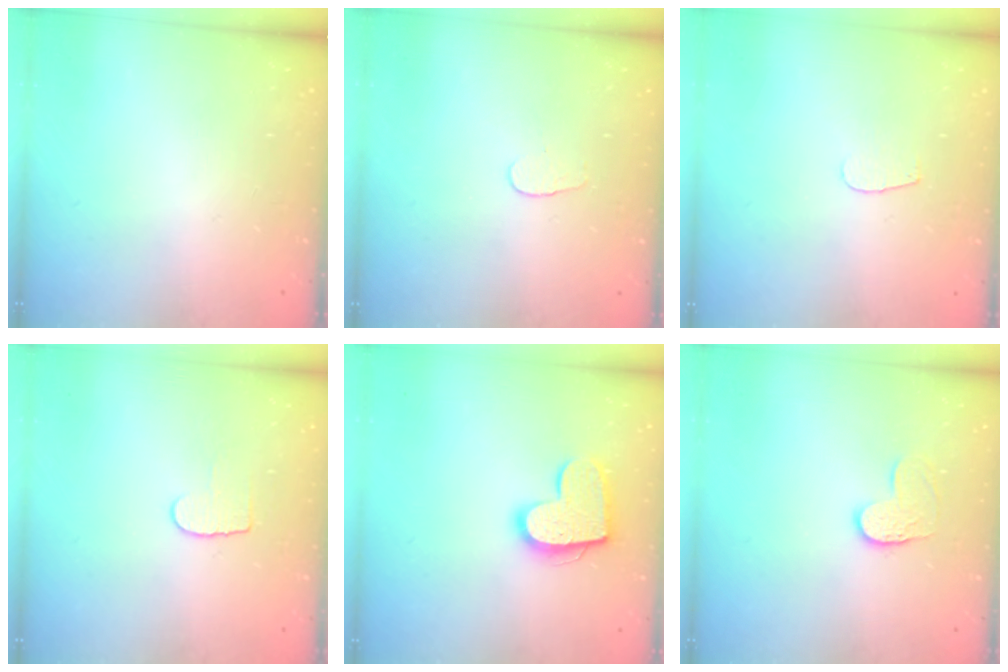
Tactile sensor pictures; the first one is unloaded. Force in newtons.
{"total": 3.3, "press": 3.3, "slide": 0.3}
{"total": 3.7, "press": 3.7, "slide": 0.4}
{"total": 5.7, "press": 5.6, "slide": 0.5}
{"total": 13.9, "press": 13.9, "slide": 0.9}
{"total": 7.6, "press": 7.6, "slide": 0.4}